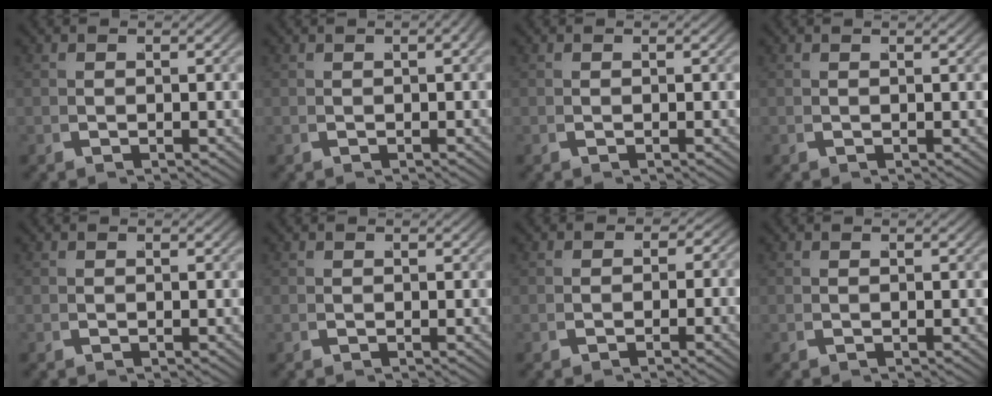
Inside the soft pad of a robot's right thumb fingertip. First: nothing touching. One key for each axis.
{"total": 1.4, "fx": 0.1, "fy": 0.5, "fz": 1.3, "tx": -0.017, "ty": 0.003, "tz": 0.002}
{"total": 0.0}
{"total": 0.0}
{"total": 0.0}
{"total": 0.0}
{"total": 1.6, "fx": -0.6, "fy": 1.4, "fz": 0.4, "tx": 0.008, "ty": -0.008, "tz": -0.010}
{"total": 0.0}